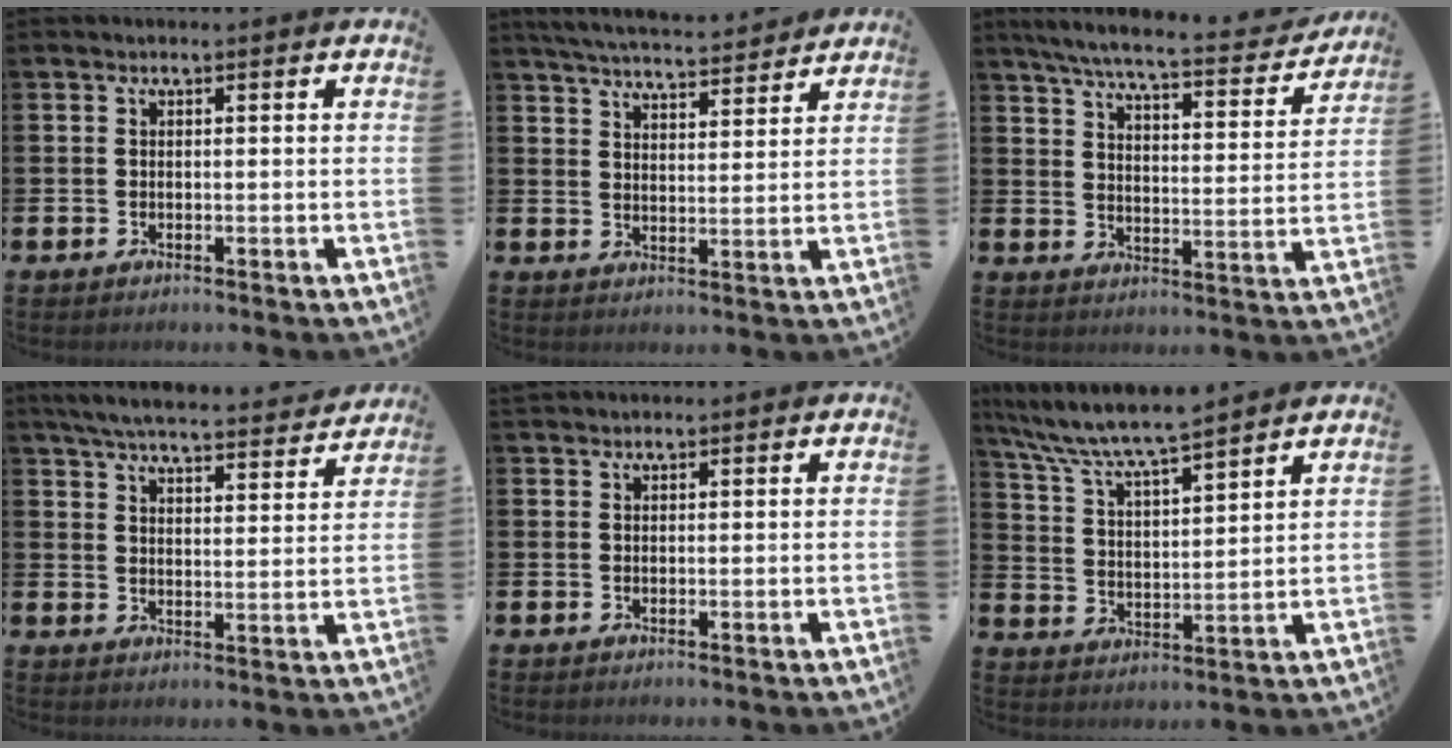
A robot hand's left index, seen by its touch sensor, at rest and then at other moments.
{"total": 5.5, "force": [5.4, 0.4, 0.8], "torque": [-0.033, -0.034, 0.096]}
{"total": 6.5, "force": [5.9, 0.7, 2.8], "torque": [-0.075, -0.043, 0.094]}
{"total": 6.2, "force": [6.0, 0.6, 1.6], "torque": [-0.051, -0.041, 0.105]}
{"total": 1.0, "force": [0.9, 0.2, -0.1], "torque": [0.016, -0.005, 0.015]}
{"total": 7.5, "force": [7.0, 0.7, 2.7], "torque": [-0.078, -0.044, 0.119]}